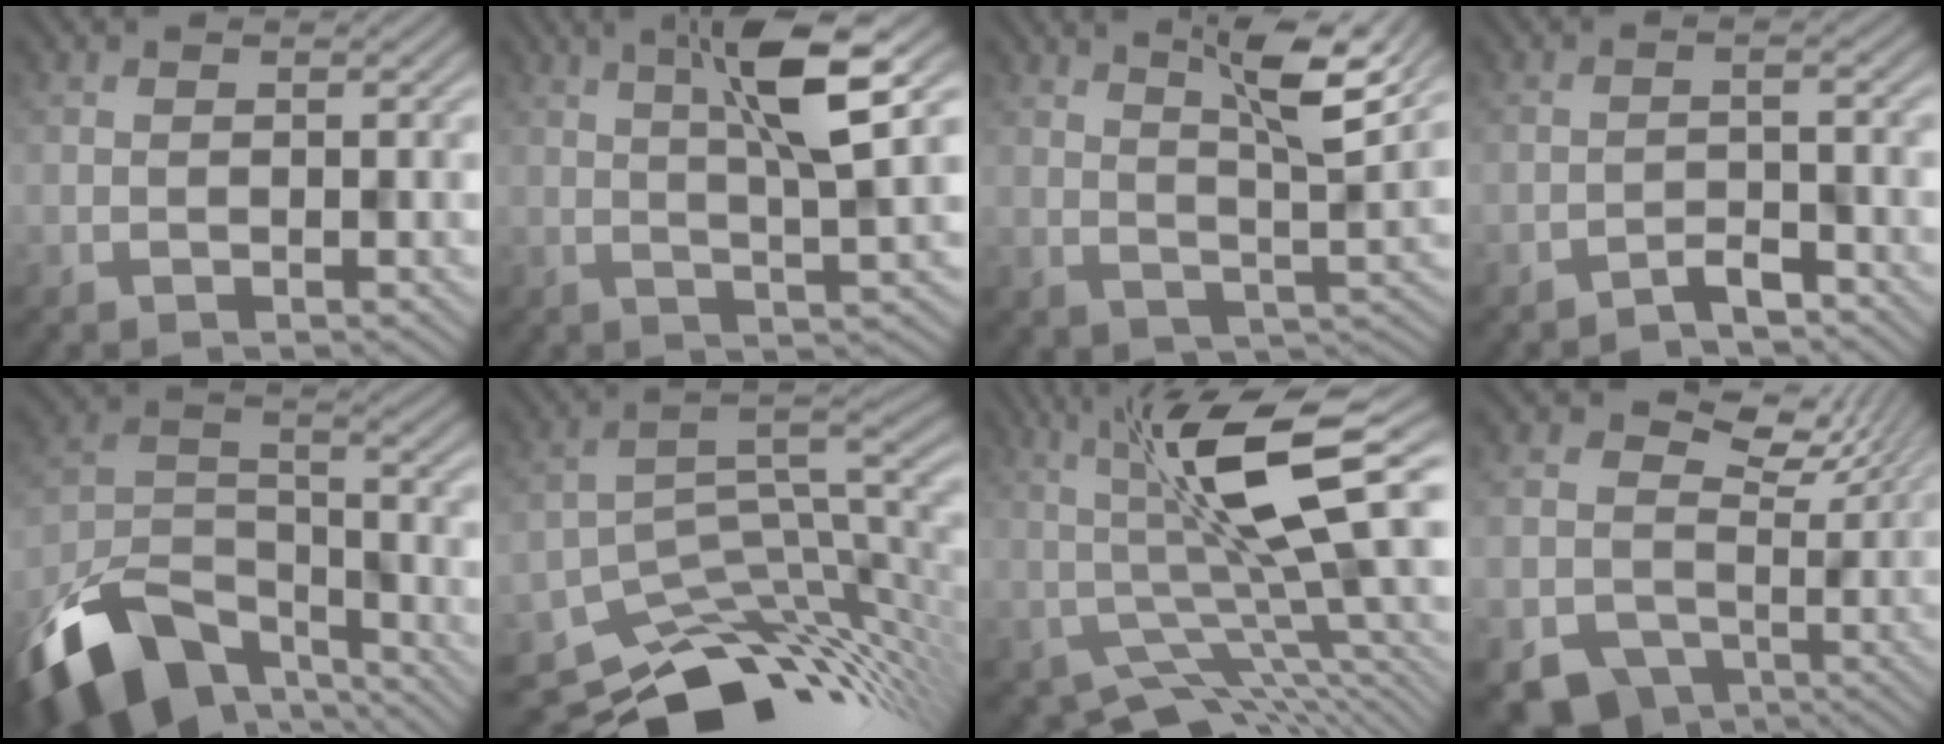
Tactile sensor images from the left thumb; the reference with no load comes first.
{"total": 7.8, "force": [2.9, 0.7, 7.2], "torque": [-0.125, 0.010, 0.048]}
{"total": 6.9, "force": [4.2, 1.3, 5.3], "torque": [-0.087, -0.002, 0.074]}
{"total": 2.6, "force": [-2.3, 0.3, 1.3], "torque": [-0.023, 0.005, -0.048]}
{"total": 15.1, "force": [-10.2, 7.6, 8.2], "torque": [-0.198, -0.022, -0.188]}
{"total": 12.0, "force": [-7.8, 4.8, 7.7], "torque": [-0.137, -0.027, -0.122]}
{"total": 14.1, "force": [2.9, 3.7, 13.3], "torque": [-0.230, -0.006, 0.054]}
{"total": 12.1, "force": [1.6, 10.1, 6.5], "torque": [-0.112, -0.034, 0.036]}